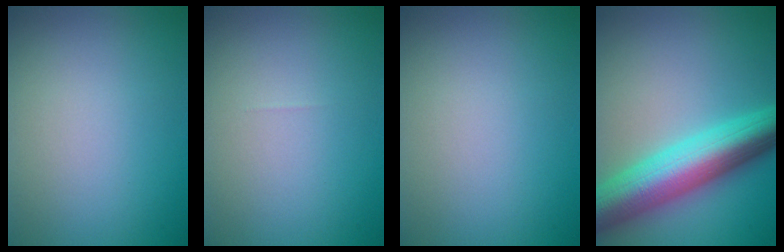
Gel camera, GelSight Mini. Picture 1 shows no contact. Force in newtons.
{"total": 0.0}
{"total": 0.0}
{"total": 9.2, "press": 9.2, "slide": 0.3}